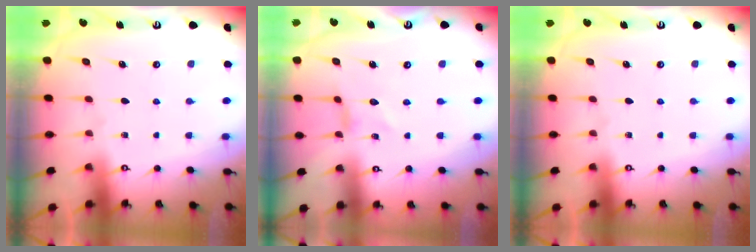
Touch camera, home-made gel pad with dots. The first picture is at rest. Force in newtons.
{"total": 0.0}
{"total": 0.0}